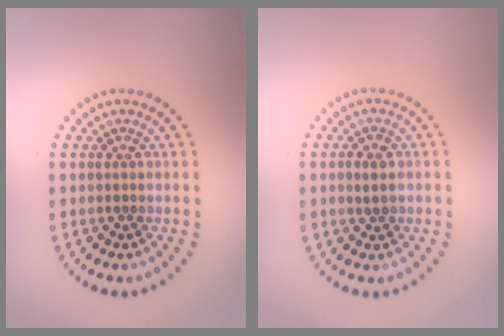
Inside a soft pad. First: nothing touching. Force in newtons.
{"total": 1.3, "press": 1.3, "slide": 0.0}